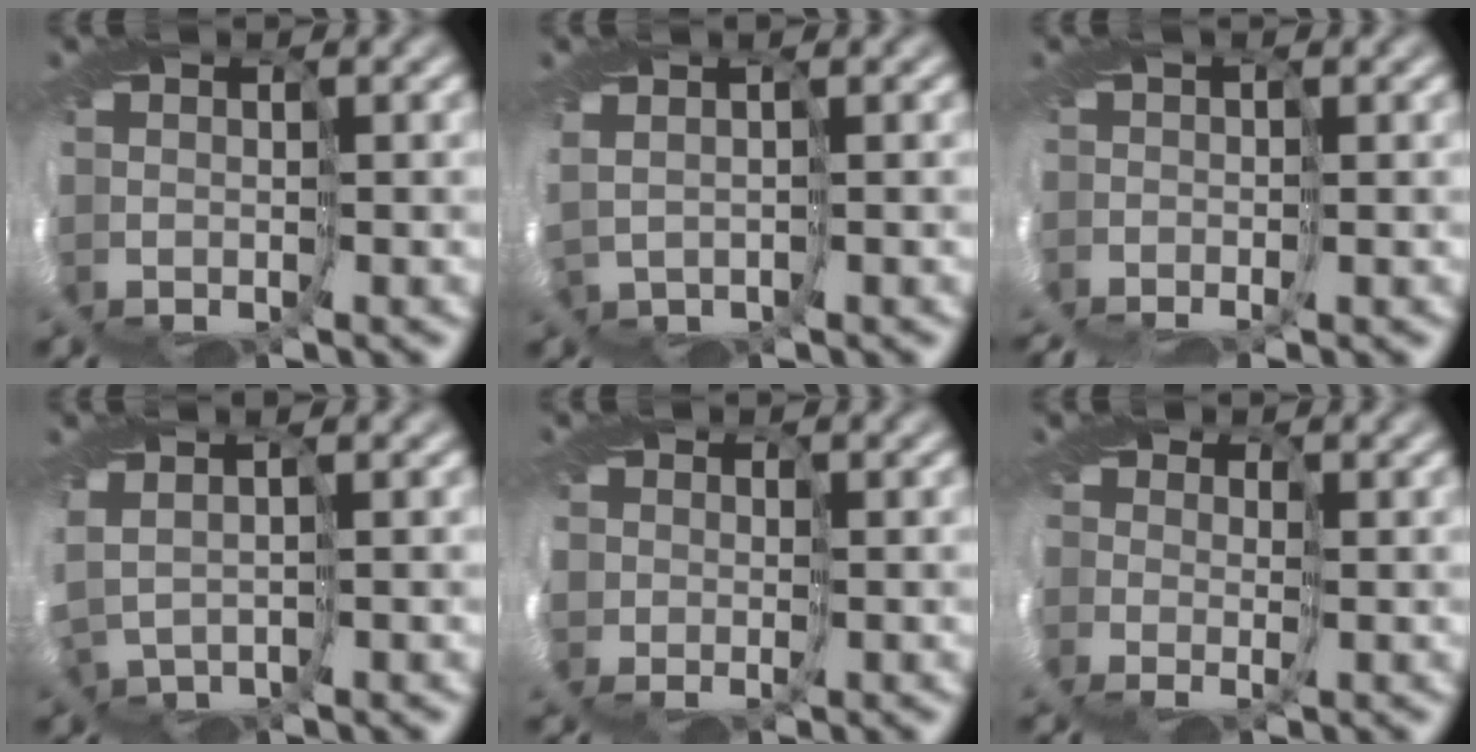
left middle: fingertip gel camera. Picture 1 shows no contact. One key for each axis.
{"total": 2.2, "fx": 0.9, "fy": 1.2, "fz": 1.6, "tx": -0.039, "ty": 0.013, "tz": 0.011}
{"total": 3.7, "fx": -2.2, "fy": 0.7, "fz": 2.9, "tx": -0.050, "ty": -0.006, "tz": -0.037}
{"total": 3.2, "fx": 0.8, "fy": 2.0, "fz": 2.4, "tx": -0.070, "ty": 0.010, "tz": 0.018}
{"total": 3.3, "fx": 0.4, "fy": 2.9, "fz": 1.7, "tx": -0.045, "ty": -0.002, "tz": 0.009}
{"total": 3.1, "fx": 0.4, "fy": 2.4, "fz": 1.9, "tx": -0.038, "ty": -0.003, "tz": 0.002}